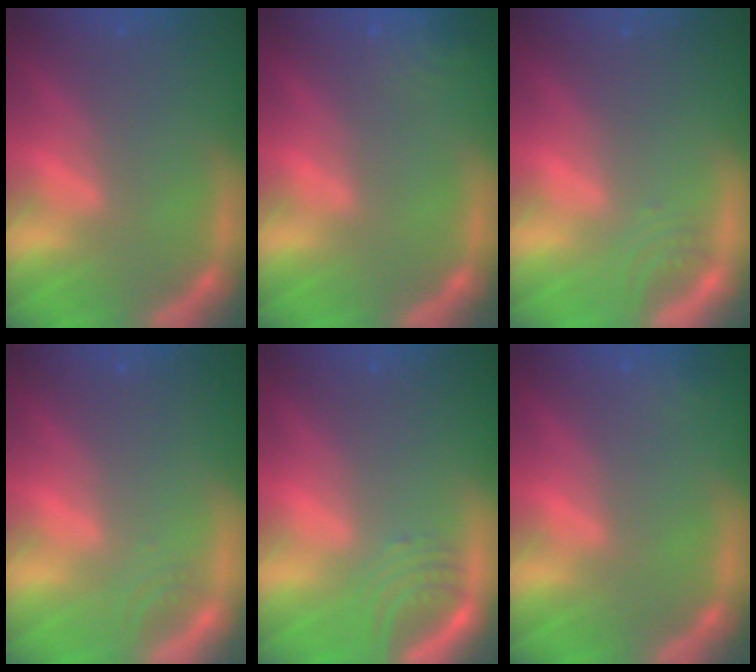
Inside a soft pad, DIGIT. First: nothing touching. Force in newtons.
{"total": 3.0}
{"total": 1.4}
{"total": 1.0}
{"total": 3.0}
{"total": 0.9}